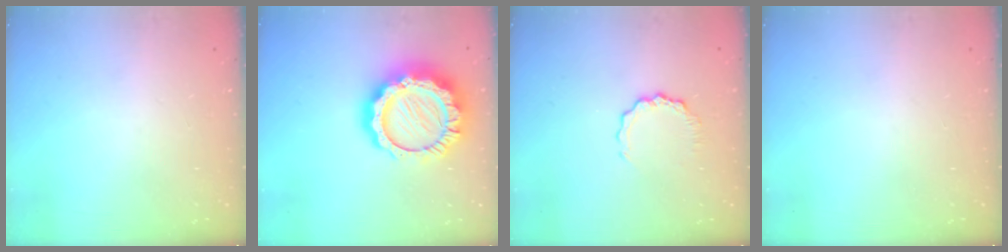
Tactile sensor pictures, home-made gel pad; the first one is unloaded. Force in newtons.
{"total": 20.3, "press": 20.3, "slide": 1.7}
{"total": 4.7, "press": 4.7, "slide": 0.6}
{"total": 0.0}